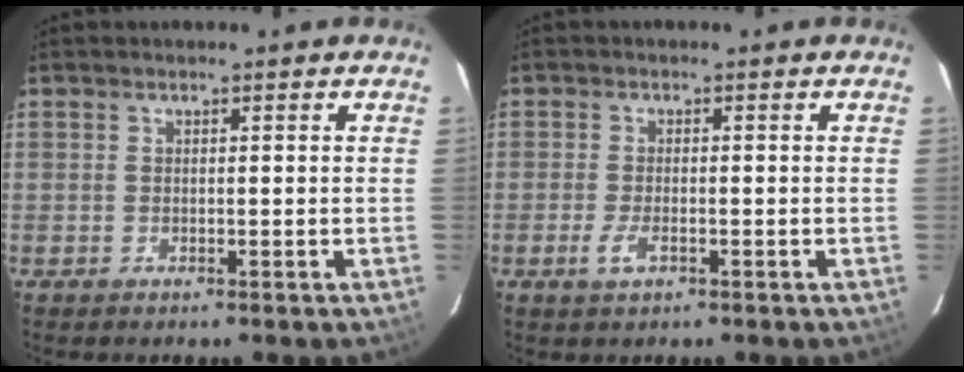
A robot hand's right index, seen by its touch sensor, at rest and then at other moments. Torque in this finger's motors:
{"motor_torque": [0.11, -0.04, -0.01, 0.01]}